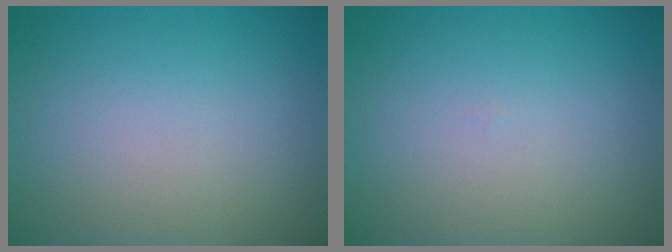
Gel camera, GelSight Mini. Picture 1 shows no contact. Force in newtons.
{"total": 0.0}